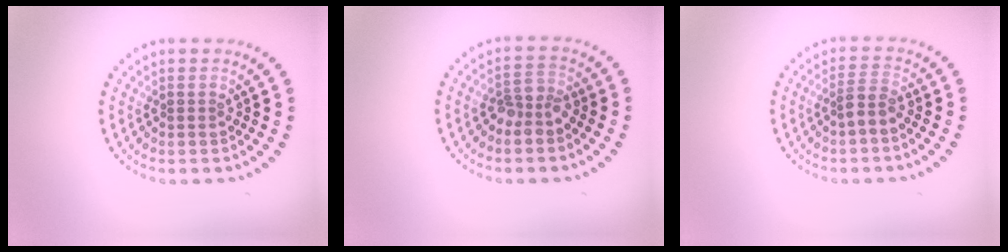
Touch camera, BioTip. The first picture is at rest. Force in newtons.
{"total": 2.3, "press": 2.0, "slide": 1.0}
{"total": 1.9, "press": 1.4, "slide": 1.2}